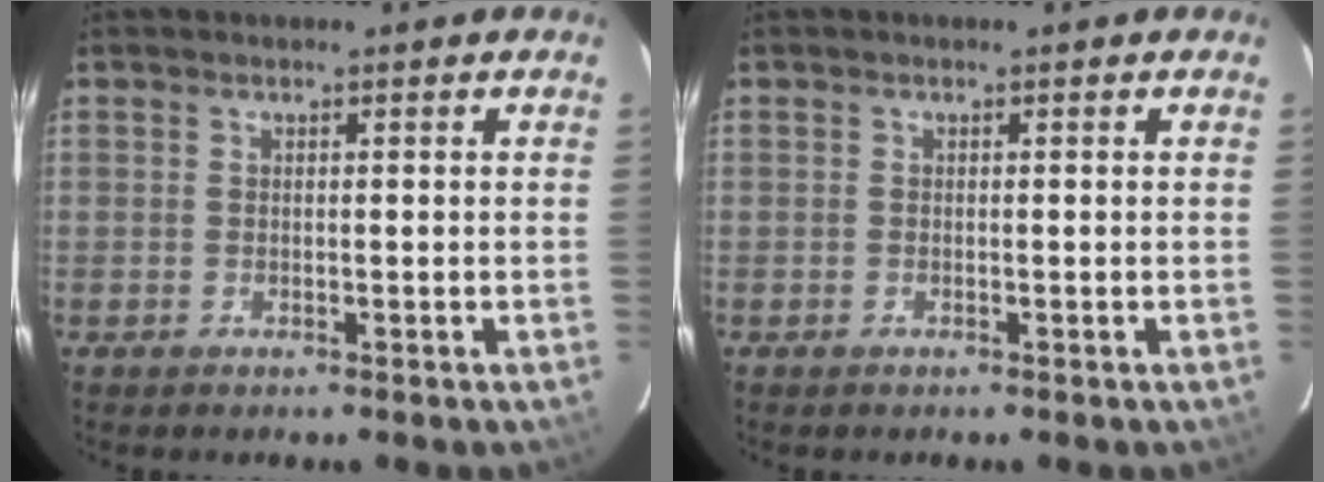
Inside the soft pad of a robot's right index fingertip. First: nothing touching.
{"total": 0.0}